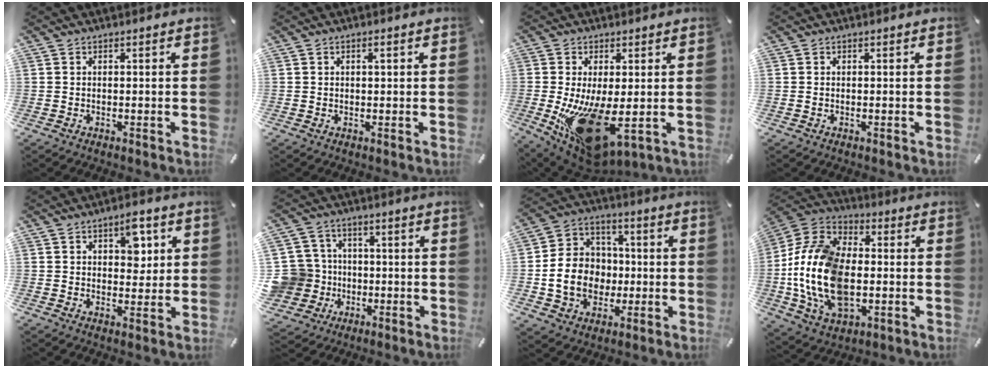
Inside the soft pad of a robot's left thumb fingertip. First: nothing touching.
{"total": 1.1, "force": [0.4, 0.5, 0.9], "torque": [-0.019, 0.003, 0.006]}
{"total": 18.0, "force": [-2.5, 7.9, 16.0], "torque": [-0.264, -0.026, -0.018]}
{"total": 0.0}
{"total": 7.1, "force": [2.9, 4.2, 4.9], "torque": [-0.046, -0.012, 0.042]}
{"total": 12.2, "force": [-1.4, 11.6, 3.3], "torque": [-0.104, 0.019, -0.019]}
{"total": 13.5, "force": [-2.3, 11.8, 6.1], "torque": [-0.134, 0.020, -0.035]}
{"total": 20.0, "force": [-3.1, 13.4, 14.4], "torque": [-0.336, 0.005, -0.056]}